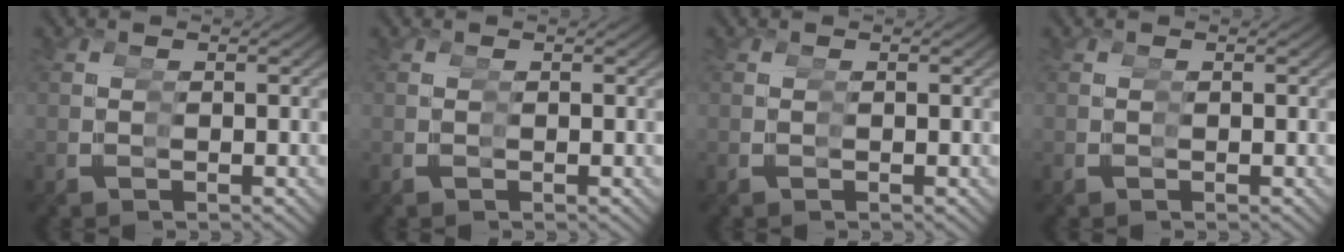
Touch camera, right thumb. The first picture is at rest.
{"total": 0.0}
{"total": 0.0}
{"total": 0.0}